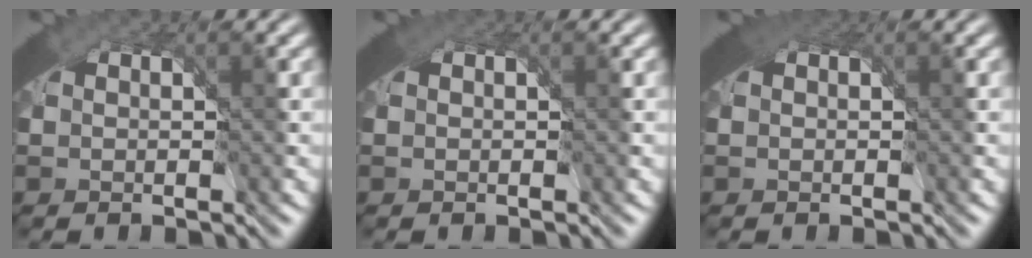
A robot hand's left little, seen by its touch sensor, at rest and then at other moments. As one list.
[{"total": 0.6, "force": [0.2, 0.5, 0.3], "torque": [-0.006, -0.002, 0.002]}, {"total": 1.7, "force": [0.9, 0.9, 1.1], "torque": [-0.017, -0.001, 0.015]}]